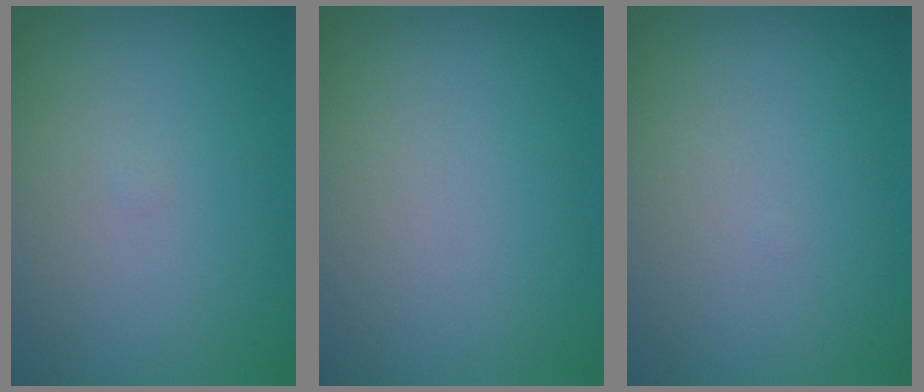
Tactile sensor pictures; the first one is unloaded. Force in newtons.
{"total": 0.0}
{"total": 0.0}